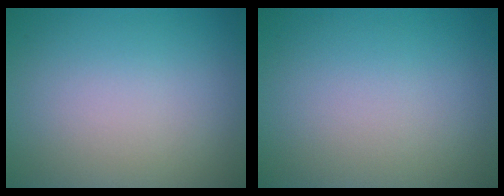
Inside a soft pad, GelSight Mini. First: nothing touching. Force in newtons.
{"total": 0.0}